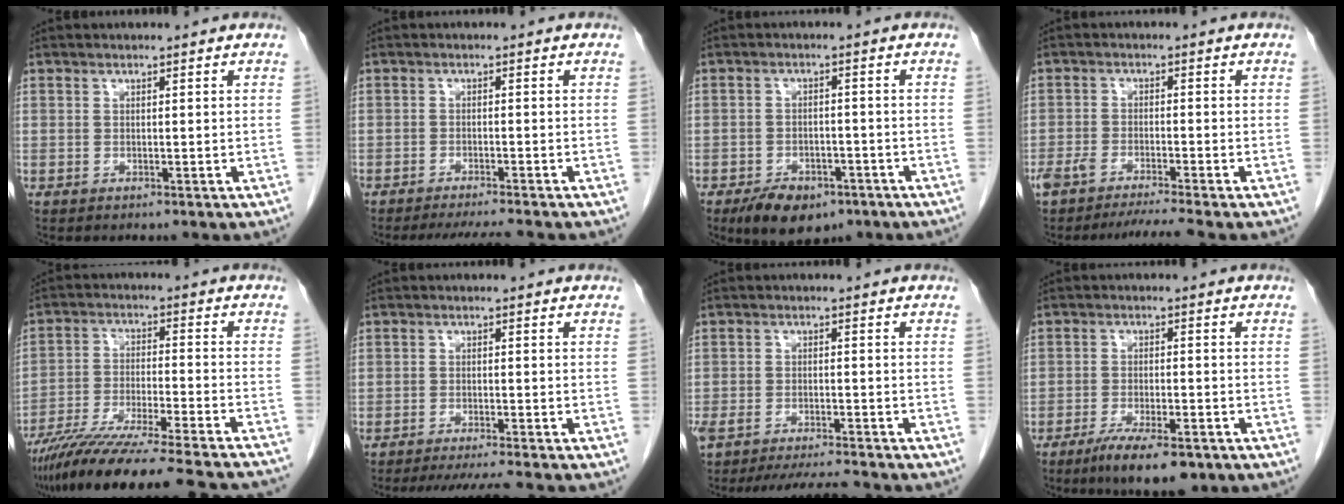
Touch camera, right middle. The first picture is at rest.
{"total": 5.3, "force": [-4.8, -0.2, 2.2], "torque": [-0.026, -0.012, -0.076]}
{"total": 7.7, "force": [-5.2, 4.1, 4.0], "torque": [-0.062, 0.001, -0.076]}
{"total": 6.8, "force": [-5.9, -0.9, 3.2], "torque": [-0.046, -0.014, -0.097]}
{"total": 25.0, "force": [-22.2, -0.1, 11.5], "torque": [-0.147, -0.055, -0.330]}
{"total": 6.7, "force": [-6.0, -0.6, 2.8], "torque": [-0.031, -0.015, -0.093]}
{"total": 8.2, "force": [-7.6, 0.4, 2.9], "torque": [-0.048, -0.004, -0.118]}
{"total": 8.8, "force": [-6.0, 2.1, 6.1], "torque": [-0.094, -0.012, -0.091]}